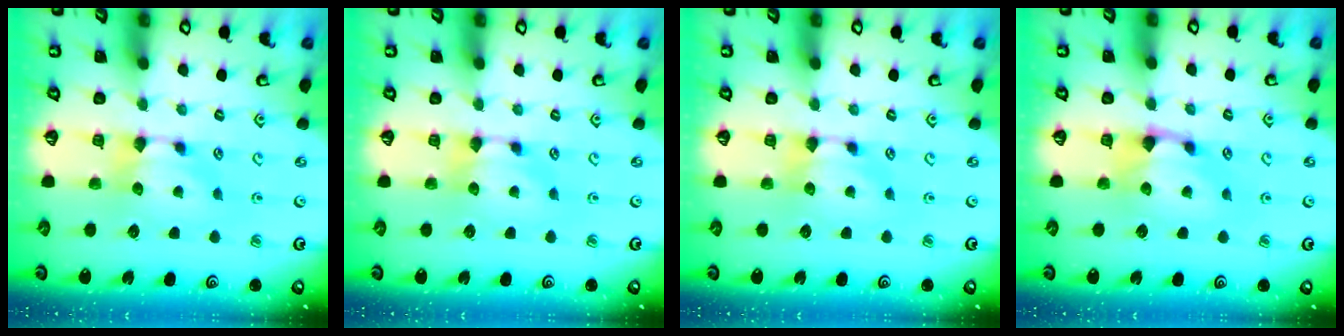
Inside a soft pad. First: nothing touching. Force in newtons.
{"total": 0.0}
{"total": 0.0}
{"total": 1.1, "press": 0.5, "slide": 1.0}